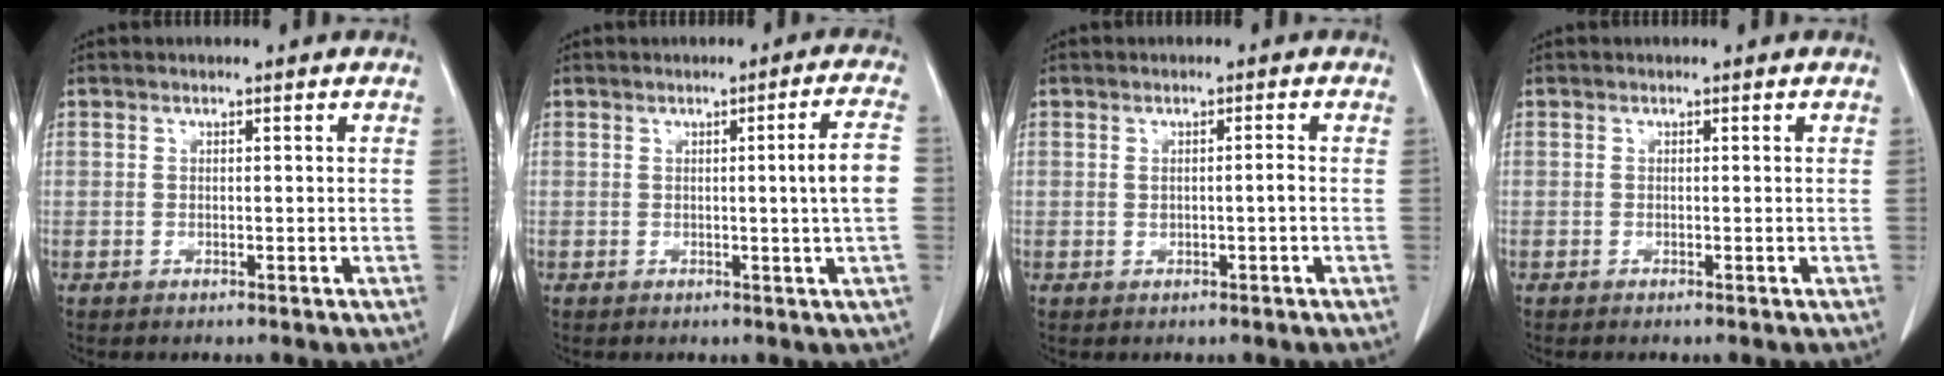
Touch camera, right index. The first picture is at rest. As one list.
[{"total": 4.8, "force": [-0.1, -0.6, 4.8], "torque": [-0.063, -0.001, -0.004]}, {"total": 0.9, "force": [-0.1, -0.1, 0.9], "torque": [-0.017, -0.001, 0.001]}, {"total": 0.0}]